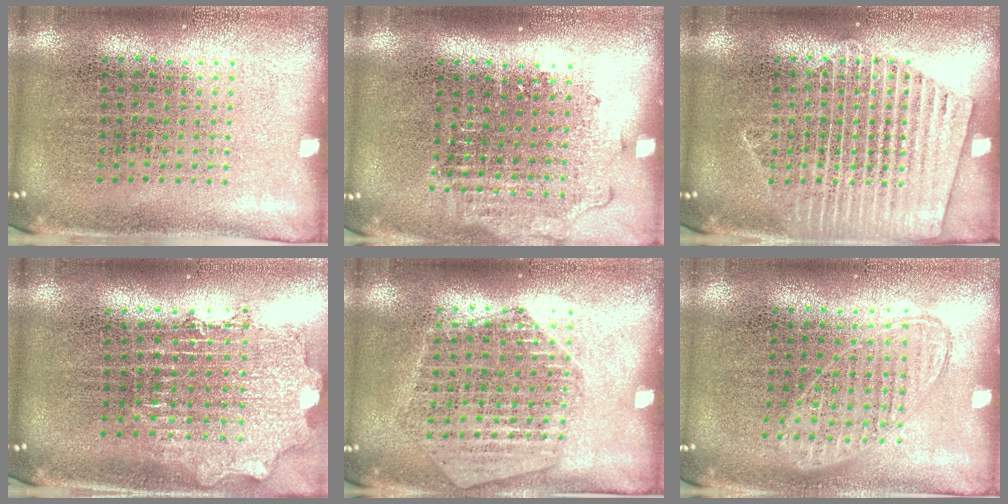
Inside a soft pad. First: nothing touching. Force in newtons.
{"total": 1.3, "press": 1.1, "slide": 0.6}
{"total": 2.9, "press": 2.9, "slide": 0.3}
{"total": 1.9, "press": 1.5, "slide": 1.2}
{"total": 1.6, "press": 1.6, "slide": 0.2}
{"total": 1.0, "press": 0.9, "slide": 0.3}